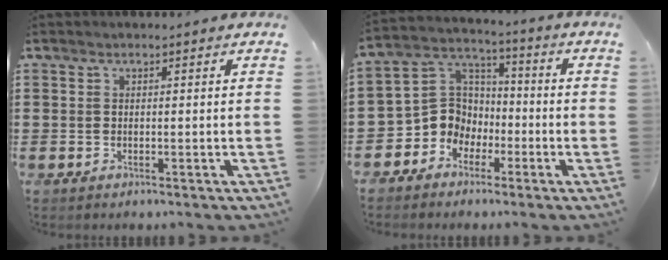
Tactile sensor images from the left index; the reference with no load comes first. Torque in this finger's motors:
{"motor_torque": [0.93, 0.86, 0.24, 0.05]}